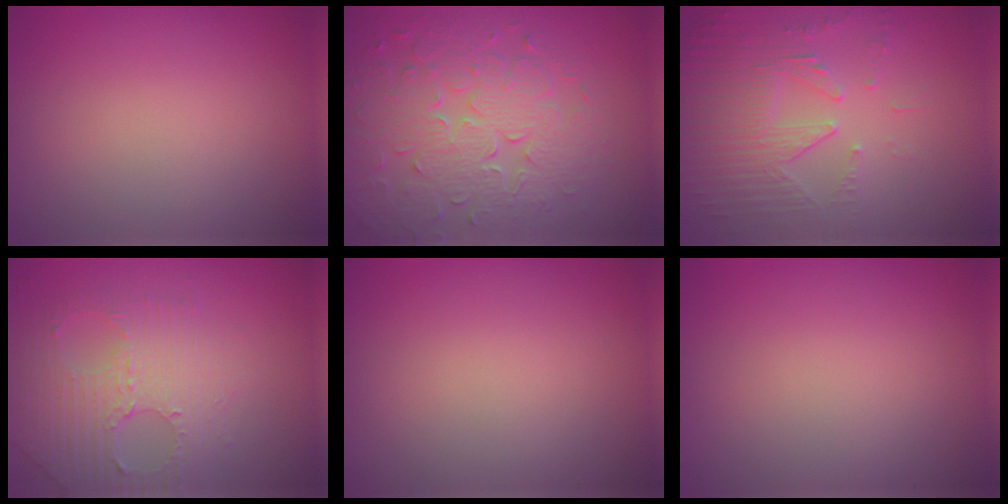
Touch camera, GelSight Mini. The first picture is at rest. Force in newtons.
{"total": 8.1, "press": 5.9, "slide": 5.6}
{"total": 5.1, "press": 3.7, "slide": 3.6}
{"total": 7.1, "press": 4.7, "slide": 5.3}
{"total": 0.0}
{"total": 0.0}